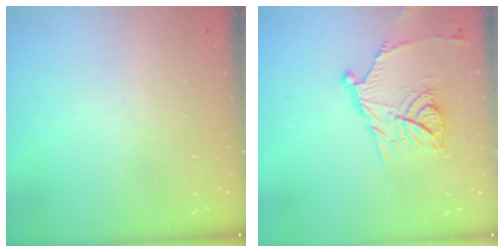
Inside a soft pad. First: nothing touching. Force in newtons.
{"total": 14.1, "press": 14.1, "slide": 0.2}